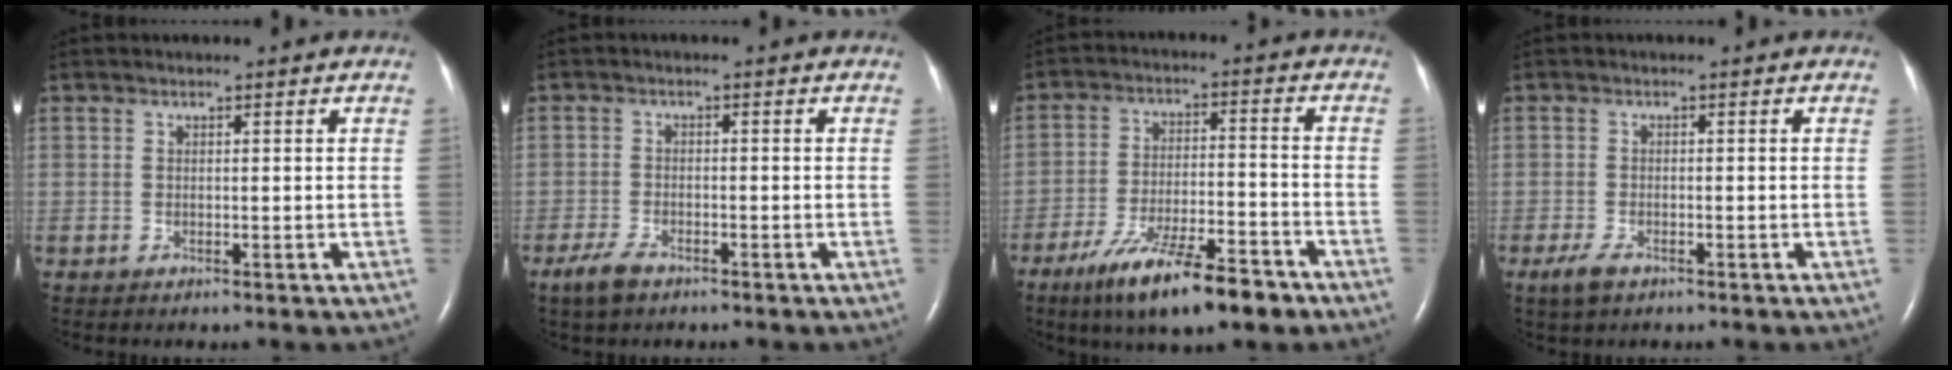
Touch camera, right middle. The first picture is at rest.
{"total": 3.4, "force": [-2.5, 1.3, 2.0], "torque": [-0.053, -0.005, -0.044]}
{"total": 13.6, "force": [-9.2, 2.7, 9.6], "torque": [-0.168, -0.018, -0.153]}
{"total": 2.7, "force": [-1.7, 1.1, 1.8], "torque": [-0.048, -0.005, -0.028]}